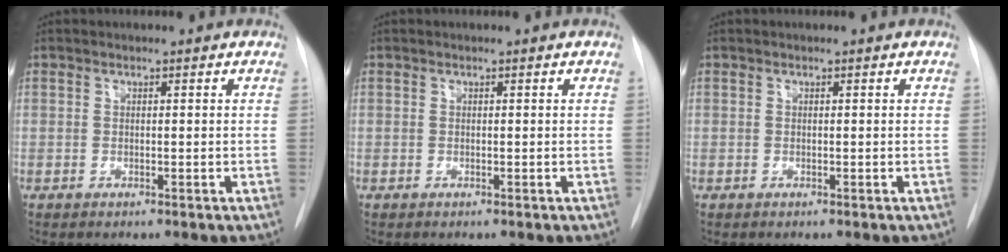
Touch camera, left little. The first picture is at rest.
{"total": 0.0}
{"total": 0.0}